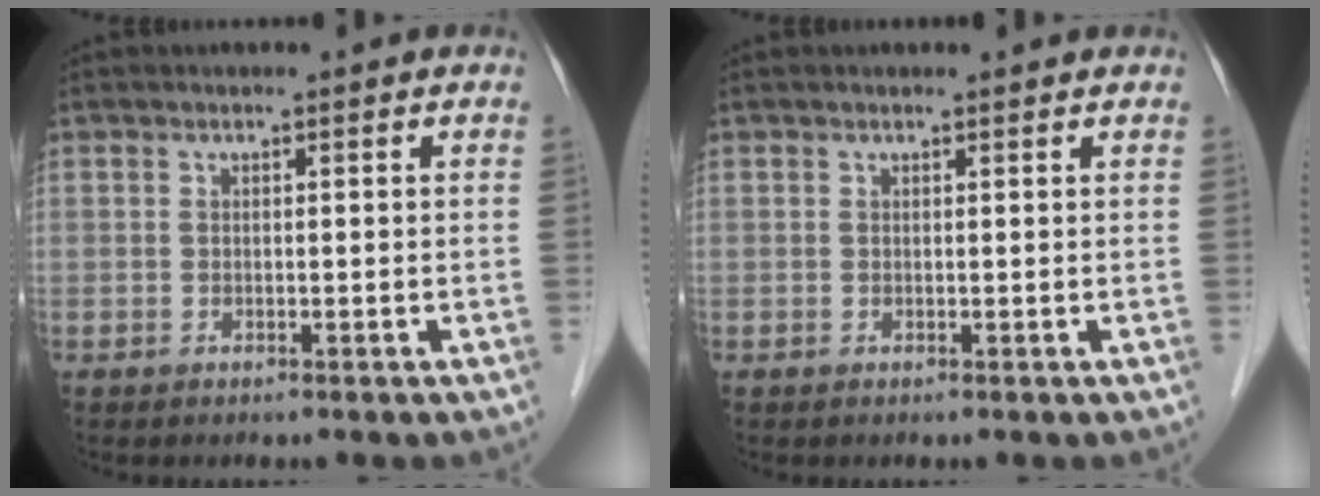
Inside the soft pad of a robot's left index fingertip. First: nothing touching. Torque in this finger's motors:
{"motor_torque": [0.12, -0.08, -0.20, -0.05]}